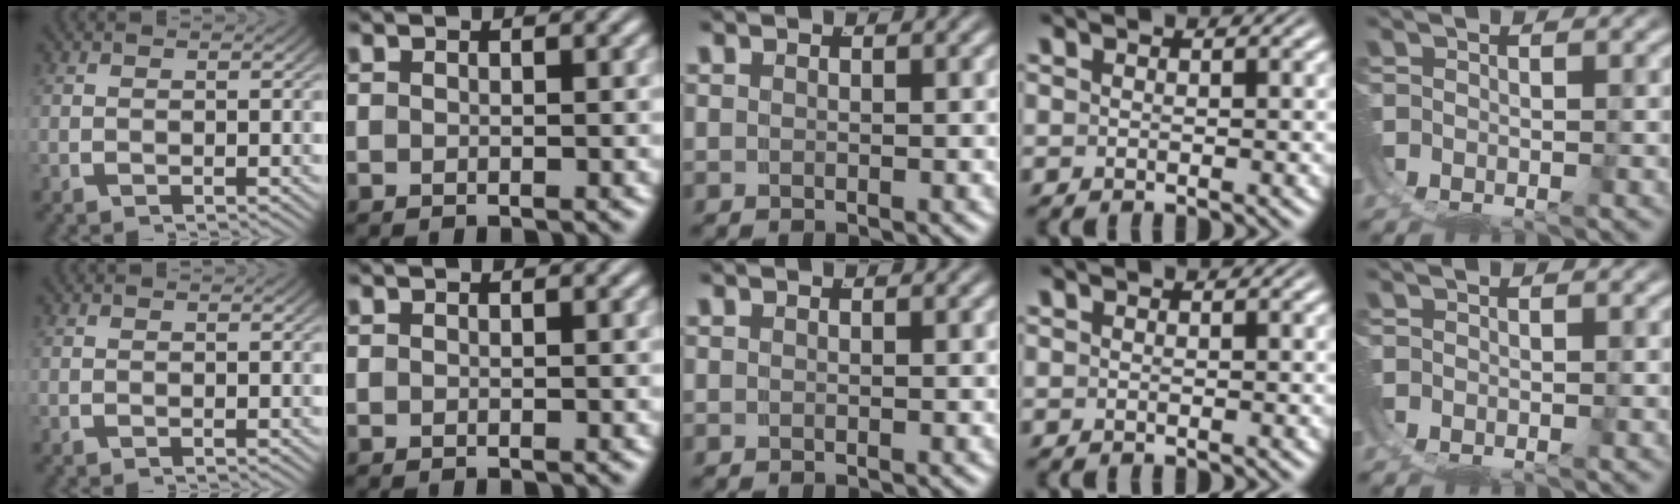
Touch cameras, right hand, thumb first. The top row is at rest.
{}